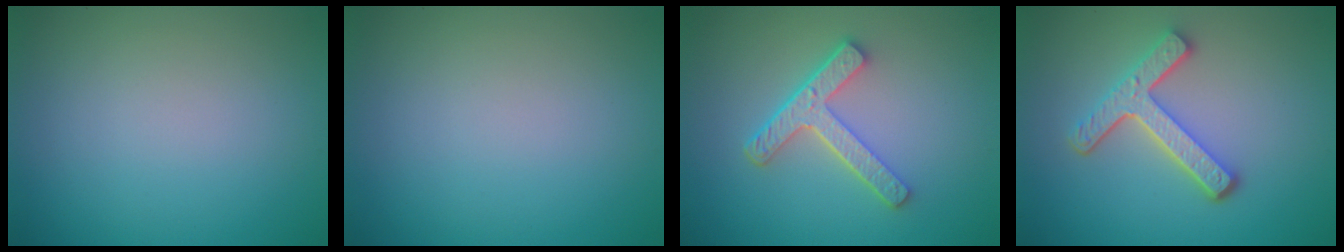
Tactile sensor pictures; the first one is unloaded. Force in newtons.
{"total": 0.0}
{"total": 4.5, "press": 3.3, "slide": 3.0}
{"total": 4.5, "press": 3.4, "slide": 3.0}